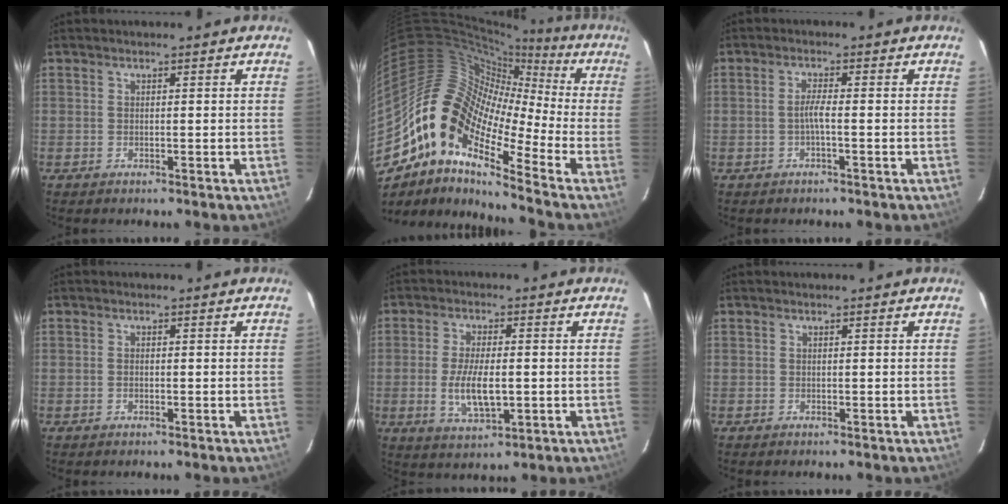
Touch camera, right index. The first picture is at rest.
{"total": 15.9, "force": [-8.0, 6.7, 12.0], "torque": [-0.181, -0.001, -0.171]}
{"total": 2.0, "force": [-0.8, -0.2, 1.8], "torque": [-0.036, 0.002, -0.016]}
{"total": 0.9, "force": [-0.2, 0.6, 0.6], "torque": [-0.013, 0.002, -0.005]}
{"total": 8.2, "force": [-1.3, 3.2, 7.4], "torque": [-0.147, -0.010, -0.019]}
{"total": 0.0}